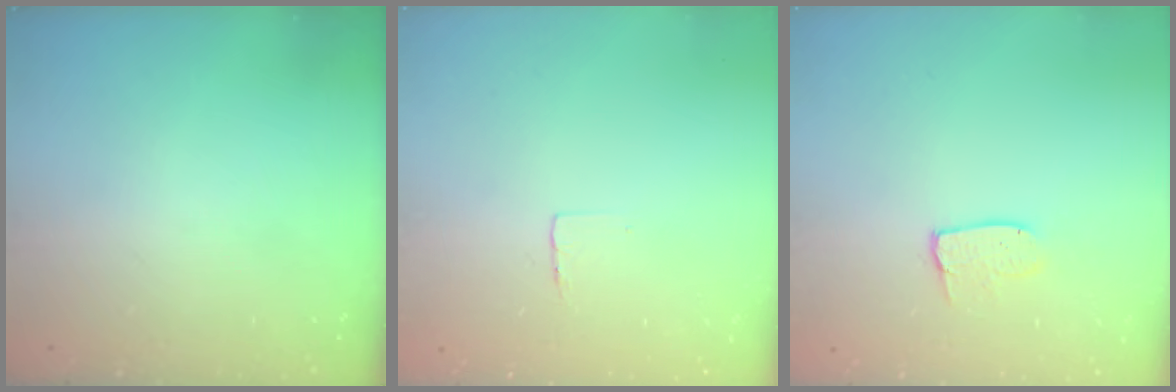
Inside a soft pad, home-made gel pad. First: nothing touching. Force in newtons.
{"total": 3.0, "press": 3.0, "slide": 0.1}
{"total": 5.1, "press": 5.1, "slide": 0.4}